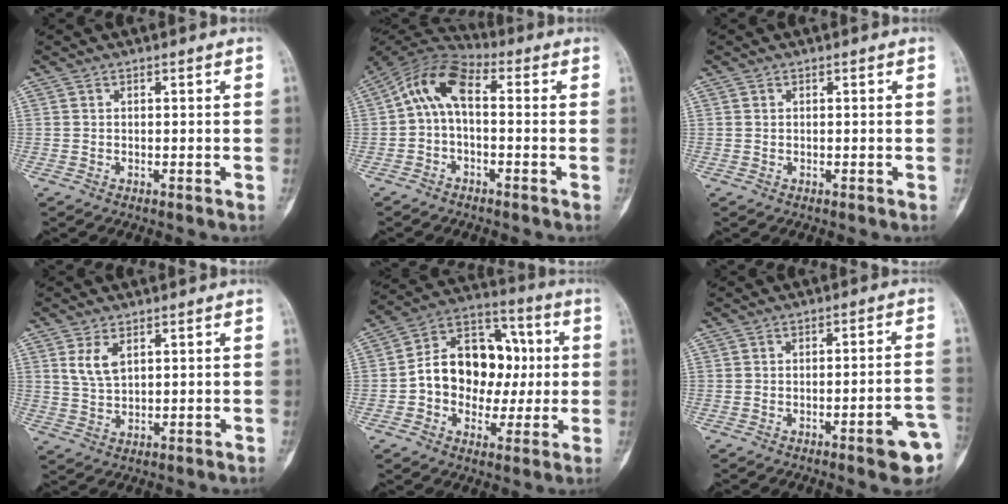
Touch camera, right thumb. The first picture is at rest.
{"total": 9.2, "force": [0.1, 5.0, 7.8], "torque": [-0.142, 0.034, -0.014]}
{"total": 0.0}
{"total": 4.4, "force": [2.1, 2.2, 3.1], "torque": [-0.057, -0.007, 0.047]}
{"total": 16.9, "force": [0.1, 12.8, 11.0], "torque": [-0.123, 0.038, -0.002]}
{"total": 8.3, "force": [-3.9, 1.5, 7.2], "torque": [-0.079, 0.025, -0.043]}